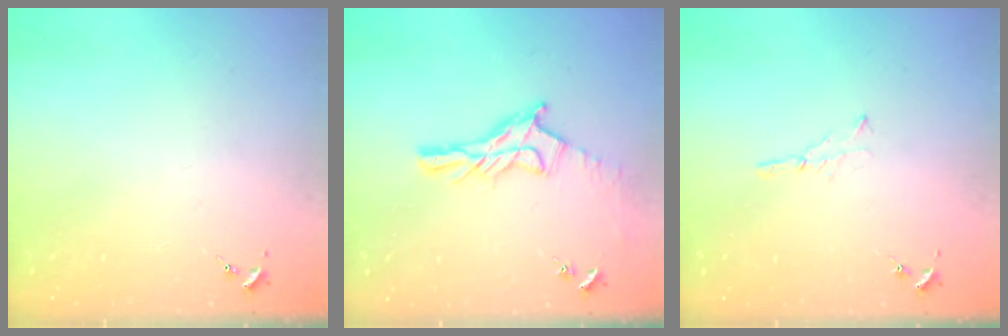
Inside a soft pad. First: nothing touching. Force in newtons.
{"total": 13.7, "press": 13.7, "slide": 1.0}
{"total": 2.6, "press": 2.6, "slide": 0.3}